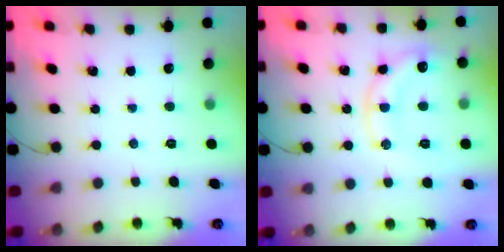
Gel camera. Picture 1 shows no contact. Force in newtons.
{"total": 12.4, "press": 12.4, "slide": 0.8}